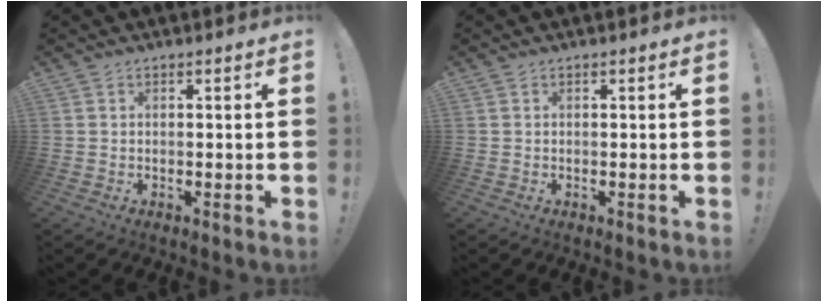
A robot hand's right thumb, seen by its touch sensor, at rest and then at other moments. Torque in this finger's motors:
{"motor_torque": [0.00, 0.00, -0.01, 0.07, 0.00]}